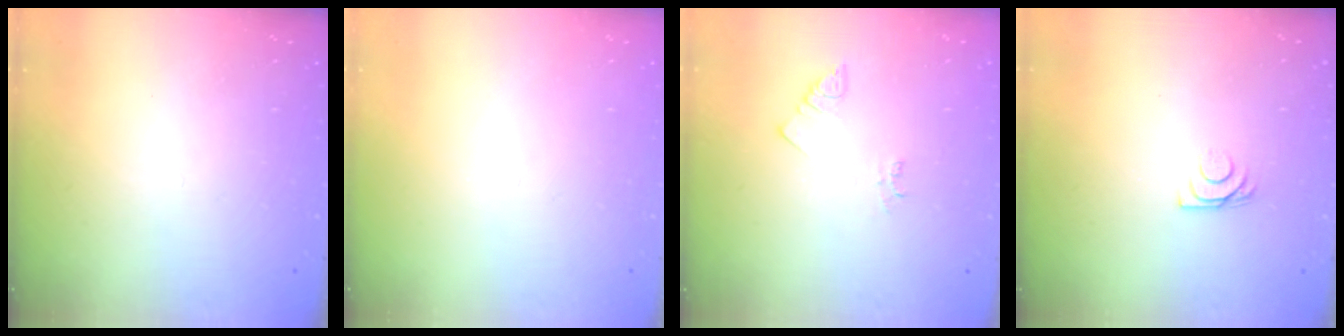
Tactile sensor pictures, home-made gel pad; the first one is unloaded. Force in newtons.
{"total": 0.0}
{"total": 2.5, "press": 2.5, "slide": 0.5}
{"total": 6.1, "press": 6.0, "slide": 0.8}